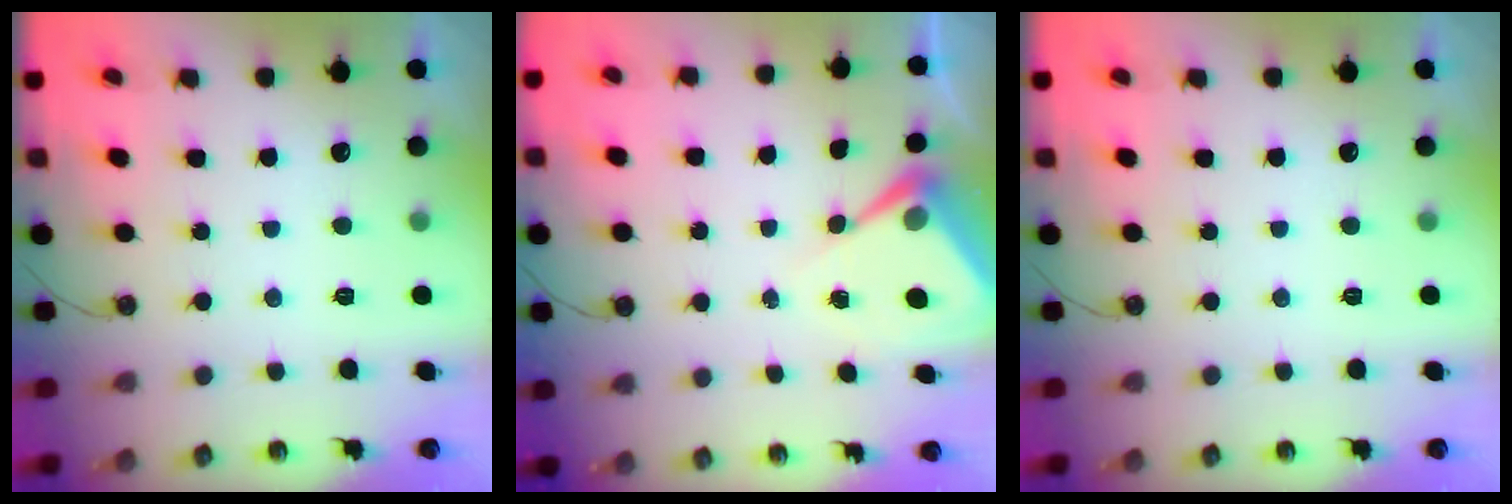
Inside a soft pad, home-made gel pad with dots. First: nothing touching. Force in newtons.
{"total": 7.4, "press": 7.4, "slide": 0.4}
{"total": 0.0}